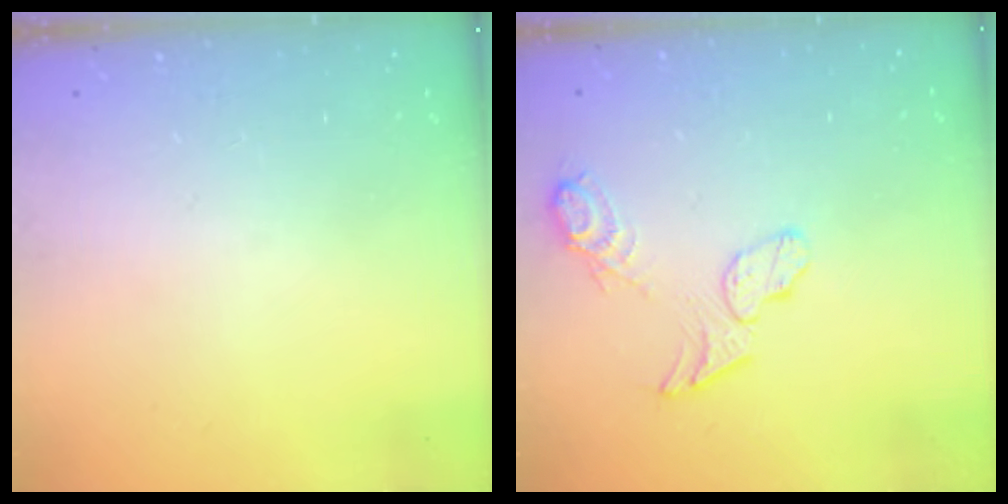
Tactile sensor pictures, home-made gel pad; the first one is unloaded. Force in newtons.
{"total": 9.0, "press": 9.0, "slide": 0.7}